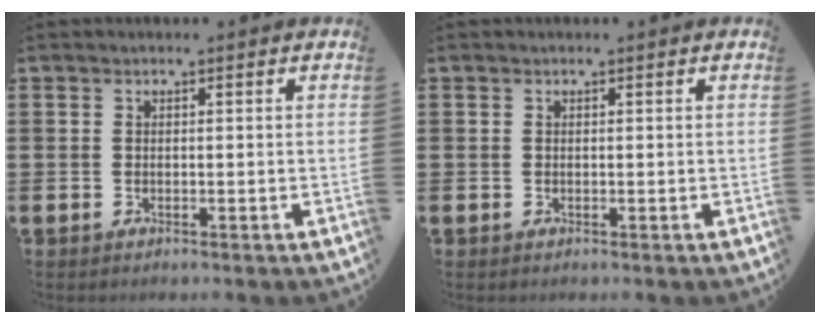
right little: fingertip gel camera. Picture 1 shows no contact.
{"total": 0.0}